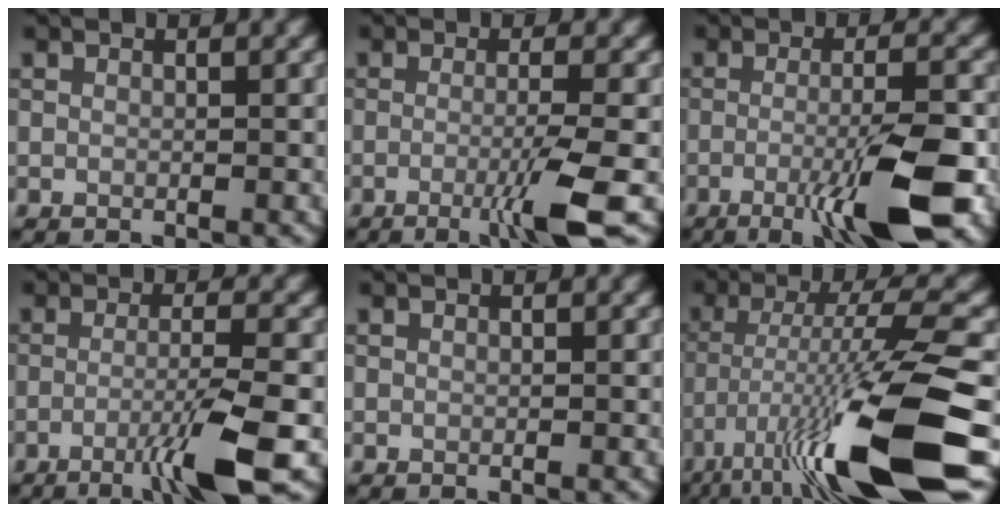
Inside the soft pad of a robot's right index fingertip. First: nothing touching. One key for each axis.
{"total": 4.5, "fx": -1.6, "fy": 0.3, "fz": 4.2, "tx": -0.068, "ty": -0.001, "tz": -0.039}
{"total": 7.9, "fx": -2.9, "fy": 1.1, "fz": 7.2, "tx": -0.116, "ty": 0.005, "tz": -0.054}
{"total": 5.5, "fx": -2.4, "fy": 0.3, "fz": 4.9, "tx": -0.080, "ty": 0.006, "tz": -0.054}
{"total": 0.0}
{"total": 14.4, "fx": -6.3, "fy": 2.4, "fz": 12.7, "tx": -0.224, "ty": -0.006, "tz": -0.098}